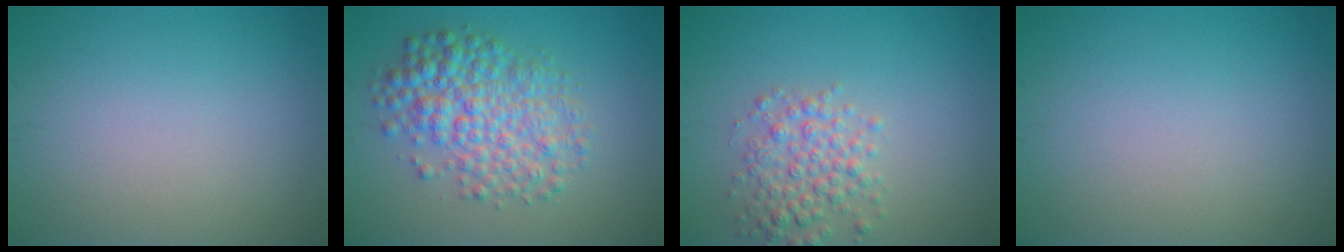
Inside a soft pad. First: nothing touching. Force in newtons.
{"total": 5.9, "press": 5.9, "slide": 0.1}
{"total": 3.5, "press": 3.5, "slide": 0.1}
{"total": 0.0}